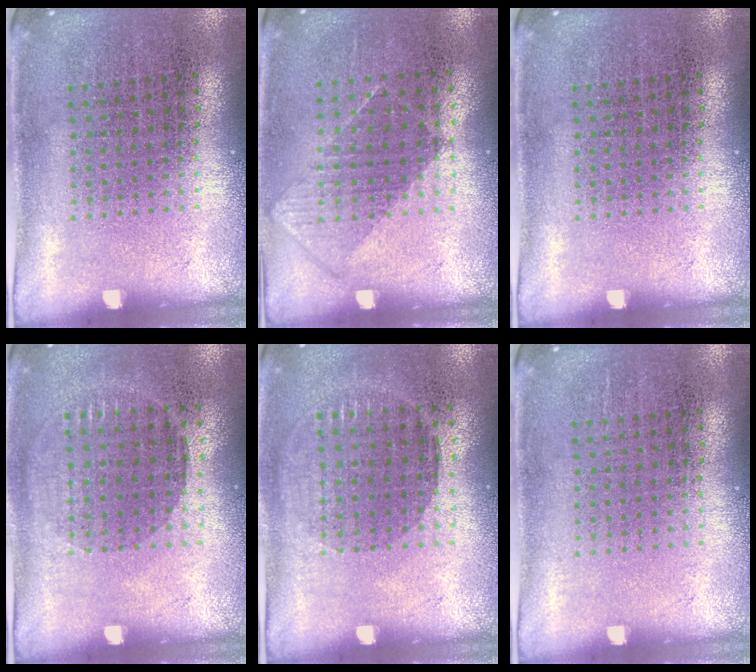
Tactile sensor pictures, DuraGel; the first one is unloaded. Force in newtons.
{"total": 0.8, "press": 0.7, "slide": 0.4}
{"total": 0.0}
{"total": 0.9, "press": 0.8, "slide": 0.4}
{"total": 0.9, "press": 0.8, "slide": 0.4}
{"total": 0.0}